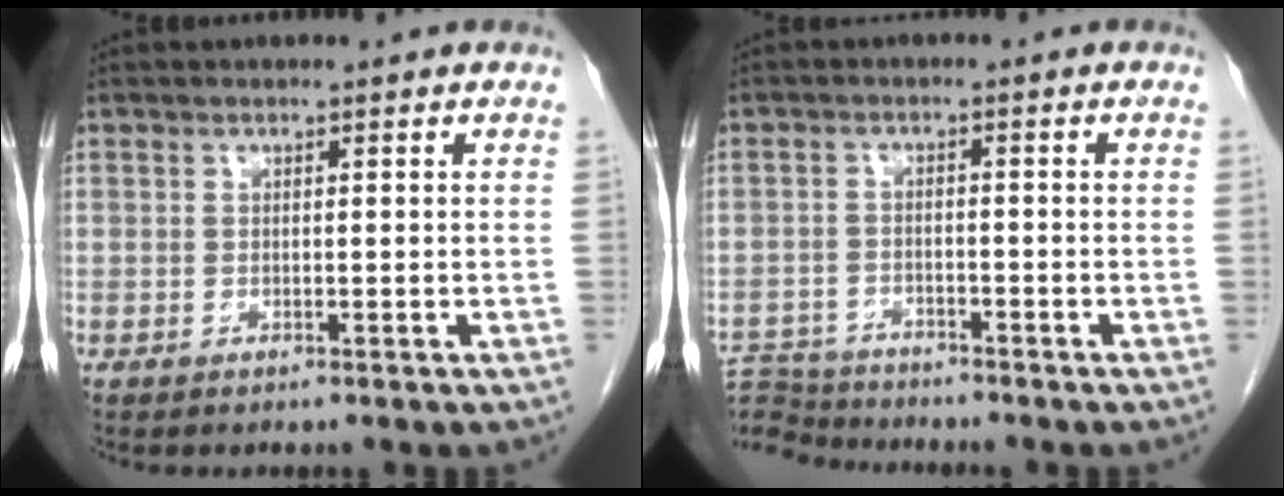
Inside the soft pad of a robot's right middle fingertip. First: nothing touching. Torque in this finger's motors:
{"motor_torque": [0.05, 0.19, -0.06, -0.02]}